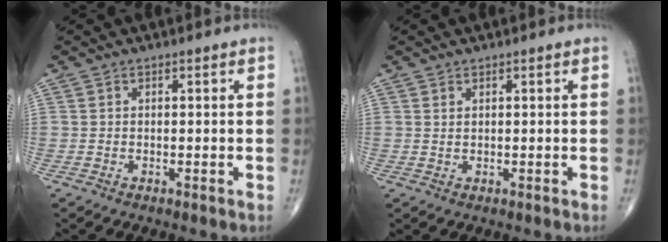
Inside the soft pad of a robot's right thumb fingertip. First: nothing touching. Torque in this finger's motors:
{"motor_torque": [-0.09, -0.15, -0.24, -0.21, 0.00]}